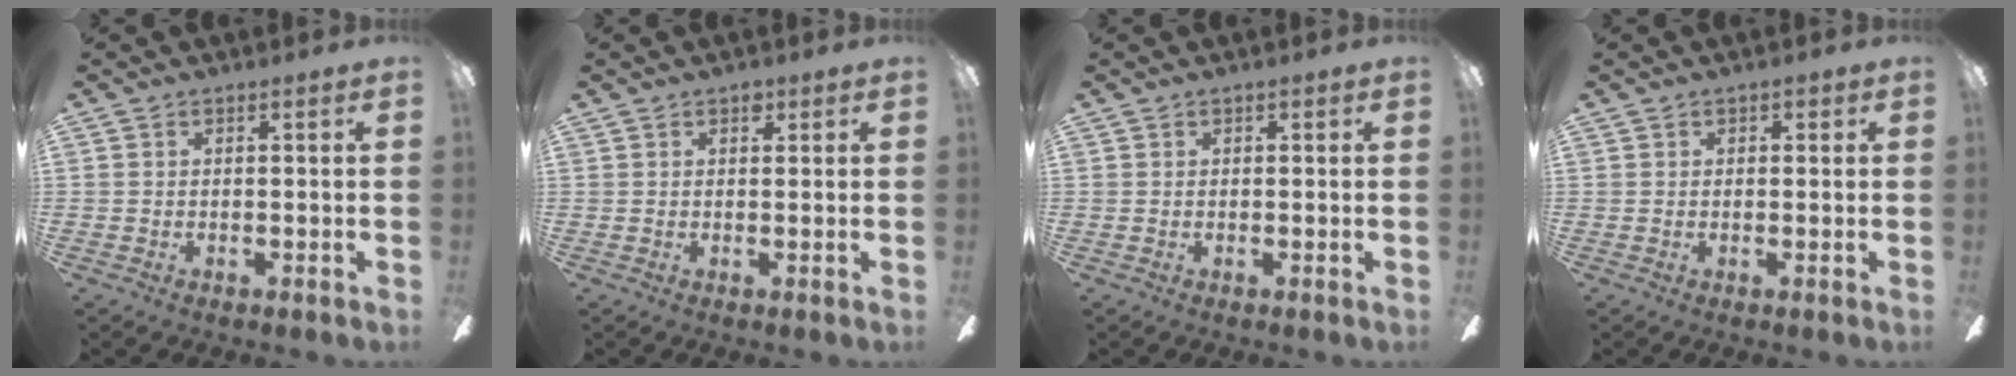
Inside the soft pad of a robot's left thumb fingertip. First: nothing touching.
{"total": 1.8, "force": [1.0, 1.3, 0.9], "torque": [-0.002, -0.002, 0.014]}
{"total": 0.5, "force": [0.0, 0.5, 0.2], "torque": [-0.003, 0.004, -0.001]}
{"total": 1.0, "force": [0.1, 0.9, 0.3], "torque": [0.003, 0.001, -0.001]}